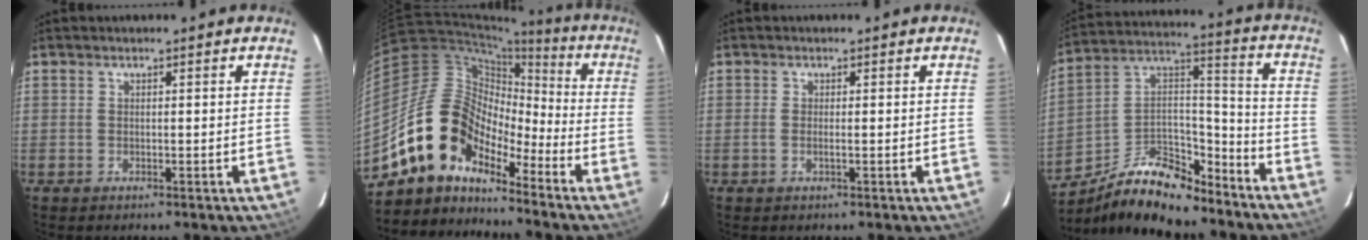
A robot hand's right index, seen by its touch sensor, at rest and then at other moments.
{"total": 12.9, "force": [-10.2, 6.1, 5.1], "torque": [-0.084, 0.027, -0.208]}
{"total": 1.1, "force": [-0.3, 0.0, 1.1], "torque": [-0.023, 0.000, -0.007]}
{"total": 18.9, "force": [-14.1, 7.6, 9.9], "torque": [-0.196, 0.032, -0.235]}